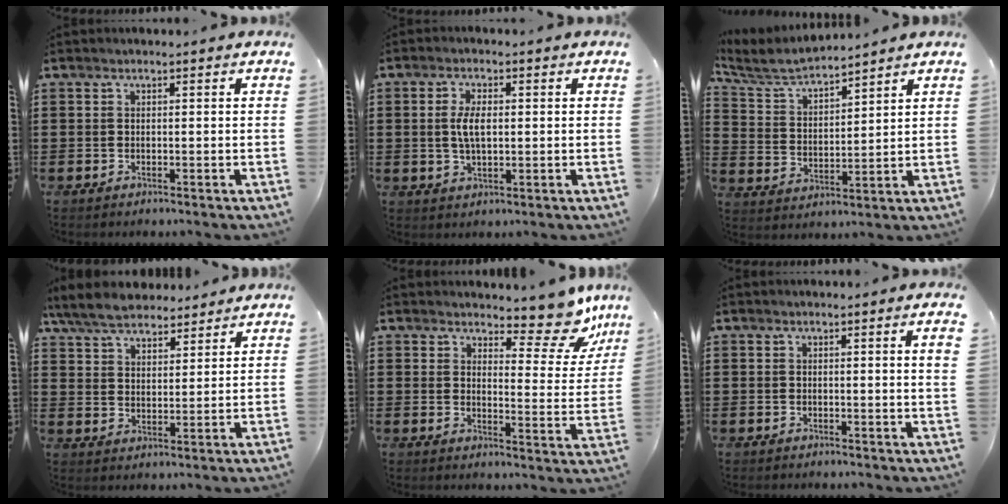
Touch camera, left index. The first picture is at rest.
{"total": 4.2, "force": [0.3, 1.8, 3.7], "torque": [-0.083, 0.003, 0.001]}
{"total": 5.3, "force": [5.0, 0.5, 1.8], "torque": [-0.061, -0.029, 0.083]}
{"total": 6.7, "force": [5.9, 2.3, 2.2], "torque": [-0.065, -0.008, 0.110]}
{"total": 9.0, "force": [7.5, 2.6, 4.3], "torque": [-0.054, -0.053, 0.128]}
{"total": 1.6, "force": [0.5, -0.3, 1.5], "torque": [-0.029, -0.002, 0.008]}